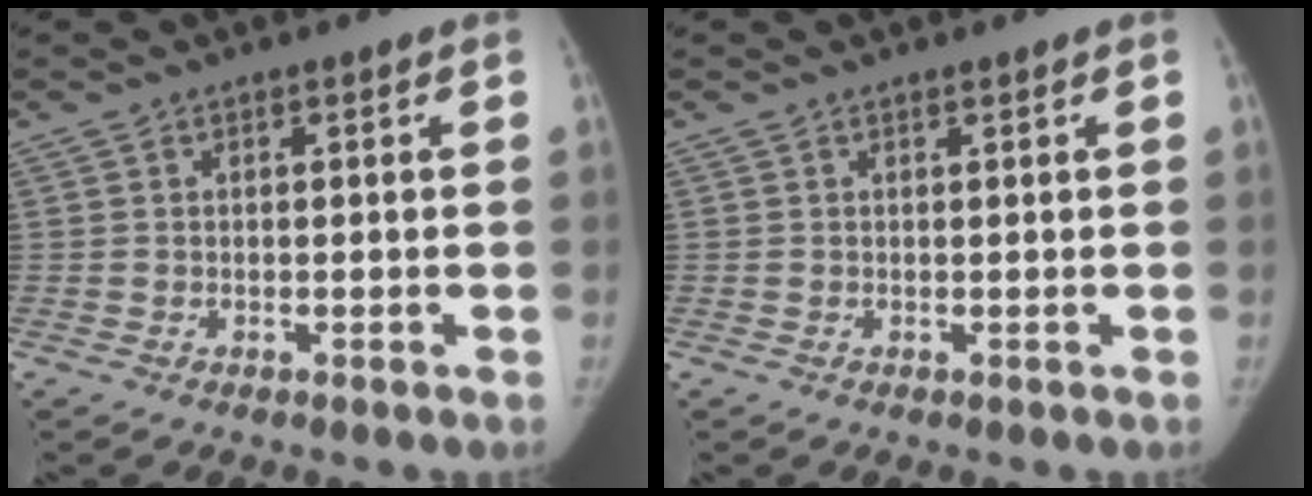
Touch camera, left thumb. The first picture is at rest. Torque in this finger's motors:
{"motor_torque": [0.59, 0.52, 0.00, 0.41, 0.02]}